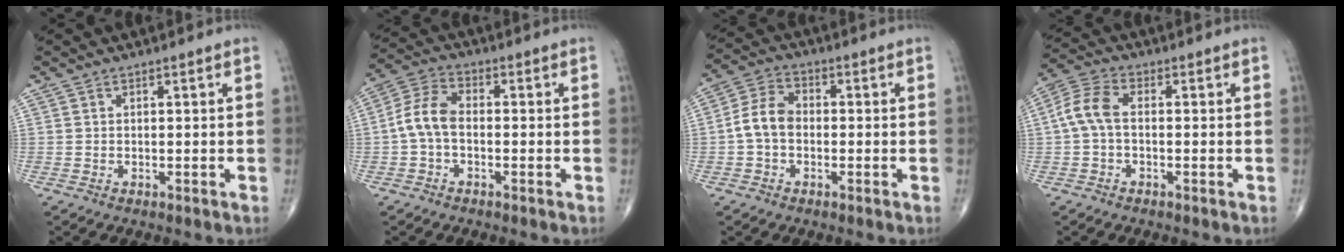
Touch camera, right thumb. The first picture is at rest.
{"total": 7.0, "force": [-1.0, 4.1, 5.6], "torque": [-0.114, 0.023, -0.031]}
{"total": 6.7, "force": [-1.0, 4.7, 4.7], "torque": [-0.085, 0.023, -0.030]}
{"total": 6.3, "force": [-0.3, 3.6, 5.2], "torque": [-0.115, 0.020, -0.015]}